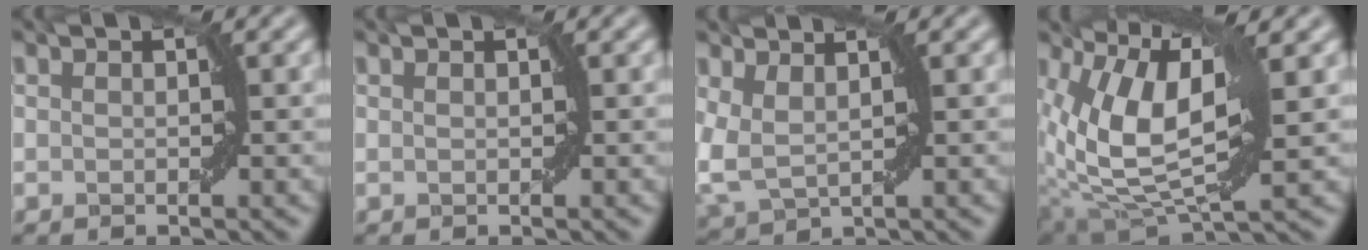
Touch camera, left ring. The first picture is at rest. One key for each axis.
{"total": 0.0}
{"total": 3.8, "fx": 1.5, "fy": 1.8, "fz": 3.0, "tx": -0.080, "ty": 0.001, "tz": 0.036}
{"total": 11.9, "fx": 2.5, "fy": 4.9, "fz": 10.6, "tx": -0.202, "ty": -0.002, "tz": 0.042}